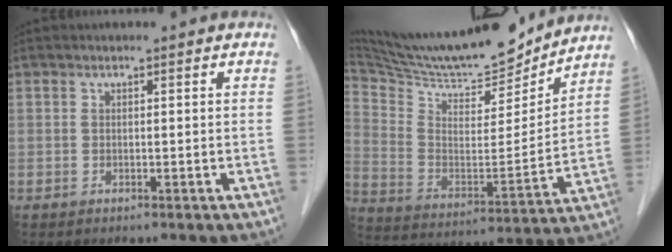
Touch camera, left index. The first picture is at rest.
{"total": 24.1, "force": [21.9, 4.3, 8.9], "torque": [-0.167, -0.015, 0.346]}